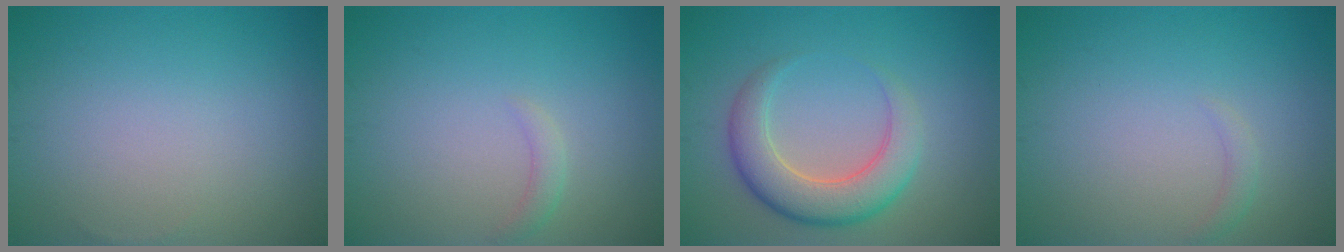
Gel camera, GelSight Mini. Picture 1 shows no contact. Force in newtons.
{"total": 1.1, "press": 1.1, "slide": 0.2}
{"total": 5.4, "press": 5.4, "slide": 0.3}
{"total": 0.9, "press": 0.9, "slide": 0.2}